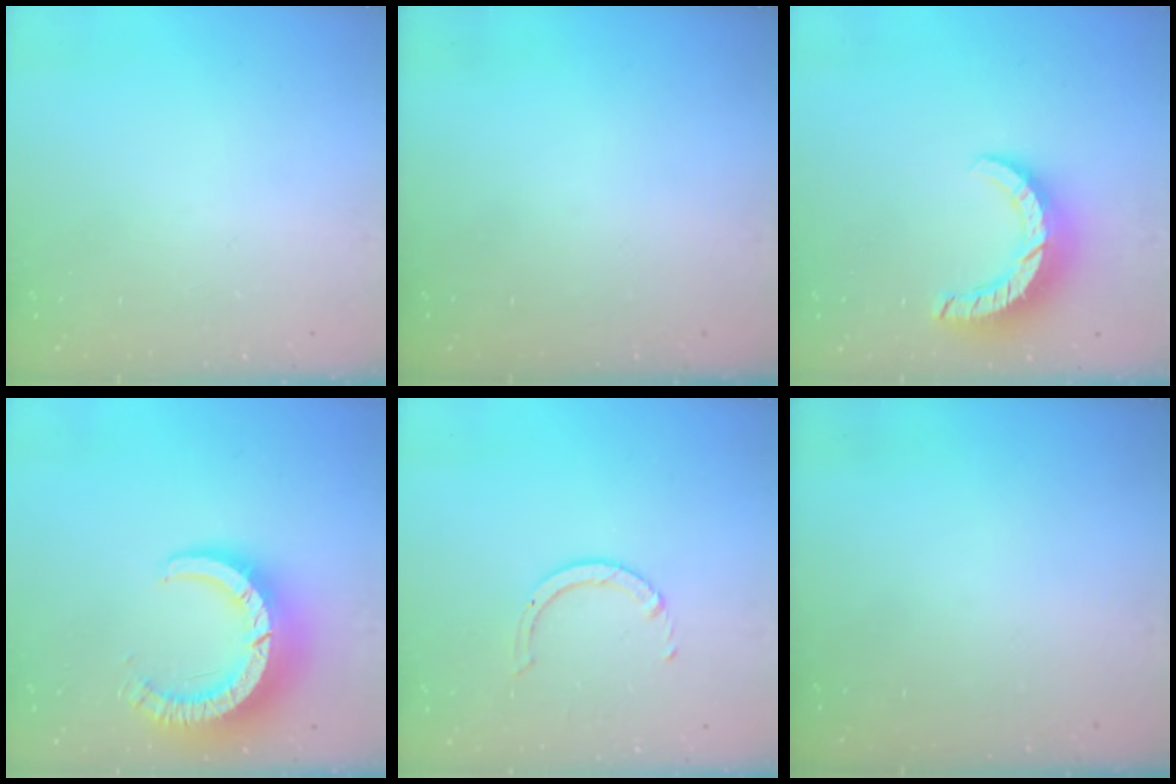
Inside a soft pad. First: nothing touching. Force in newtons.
{"total": 0.0}
{"total": 12.8, "press": 12.8, "slide": 0.7}
{"total": 13.2, "press": 13.2, "slide": 1.3}
{"total": 2.5, "press": 2.5, "slide": 0.2}
{"total": 0.0}